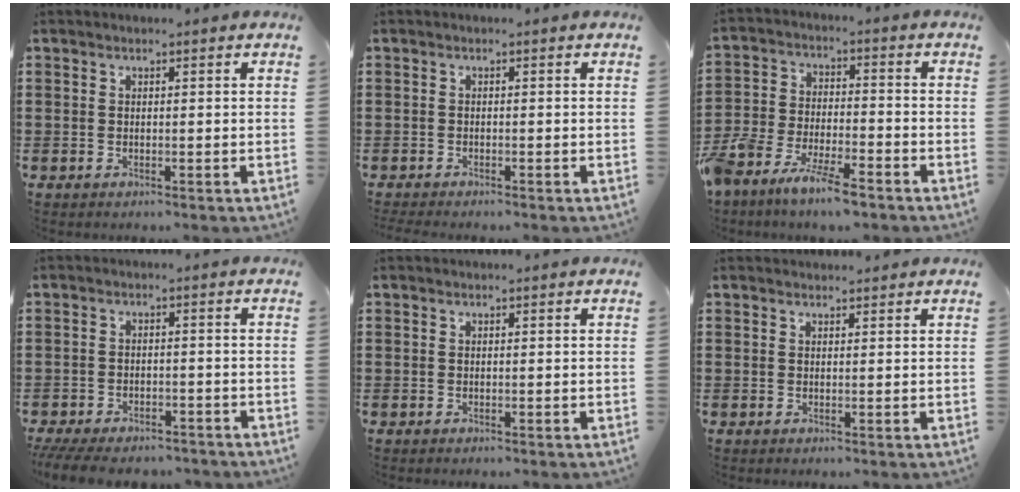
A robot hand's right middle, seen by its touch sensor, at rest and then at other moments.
{"total": 0.7, "force": [-0.7, 0.0, 0.1], "torque": [-0.002, -0.002, -0.014]}
{"total": 7.3, "force": [-6.7, 1.0, 2.6], "torque": [-0.071, 0.002, -0.134]}
{"total": 4.0, "force": [-3.9, 0.6, 1.0], "torque": [-0.023, -0.004, -0.079]}
{"total": 0.0}
{"total": 0.9, "force": [0.9, 0.0, -0.1], "torque": [-0.001, -0.003, 0.018]}